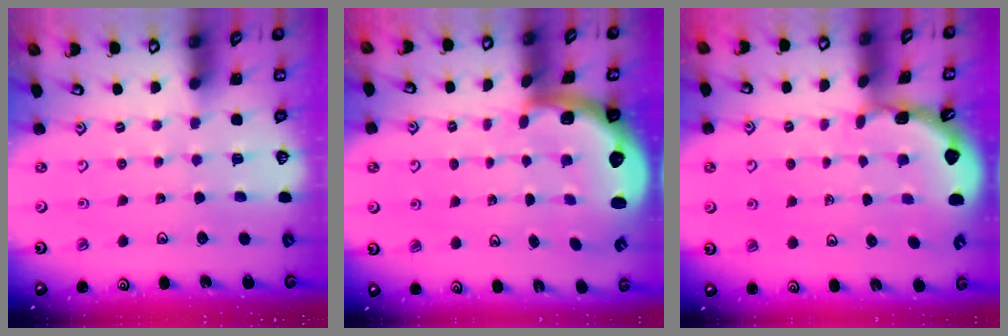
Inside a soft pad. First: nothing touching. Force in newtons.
{"total": 2.8, "press": 2.5, "slide": 1.4}
{"total": 1.6, "press": 1.6, "slide": 0.1}